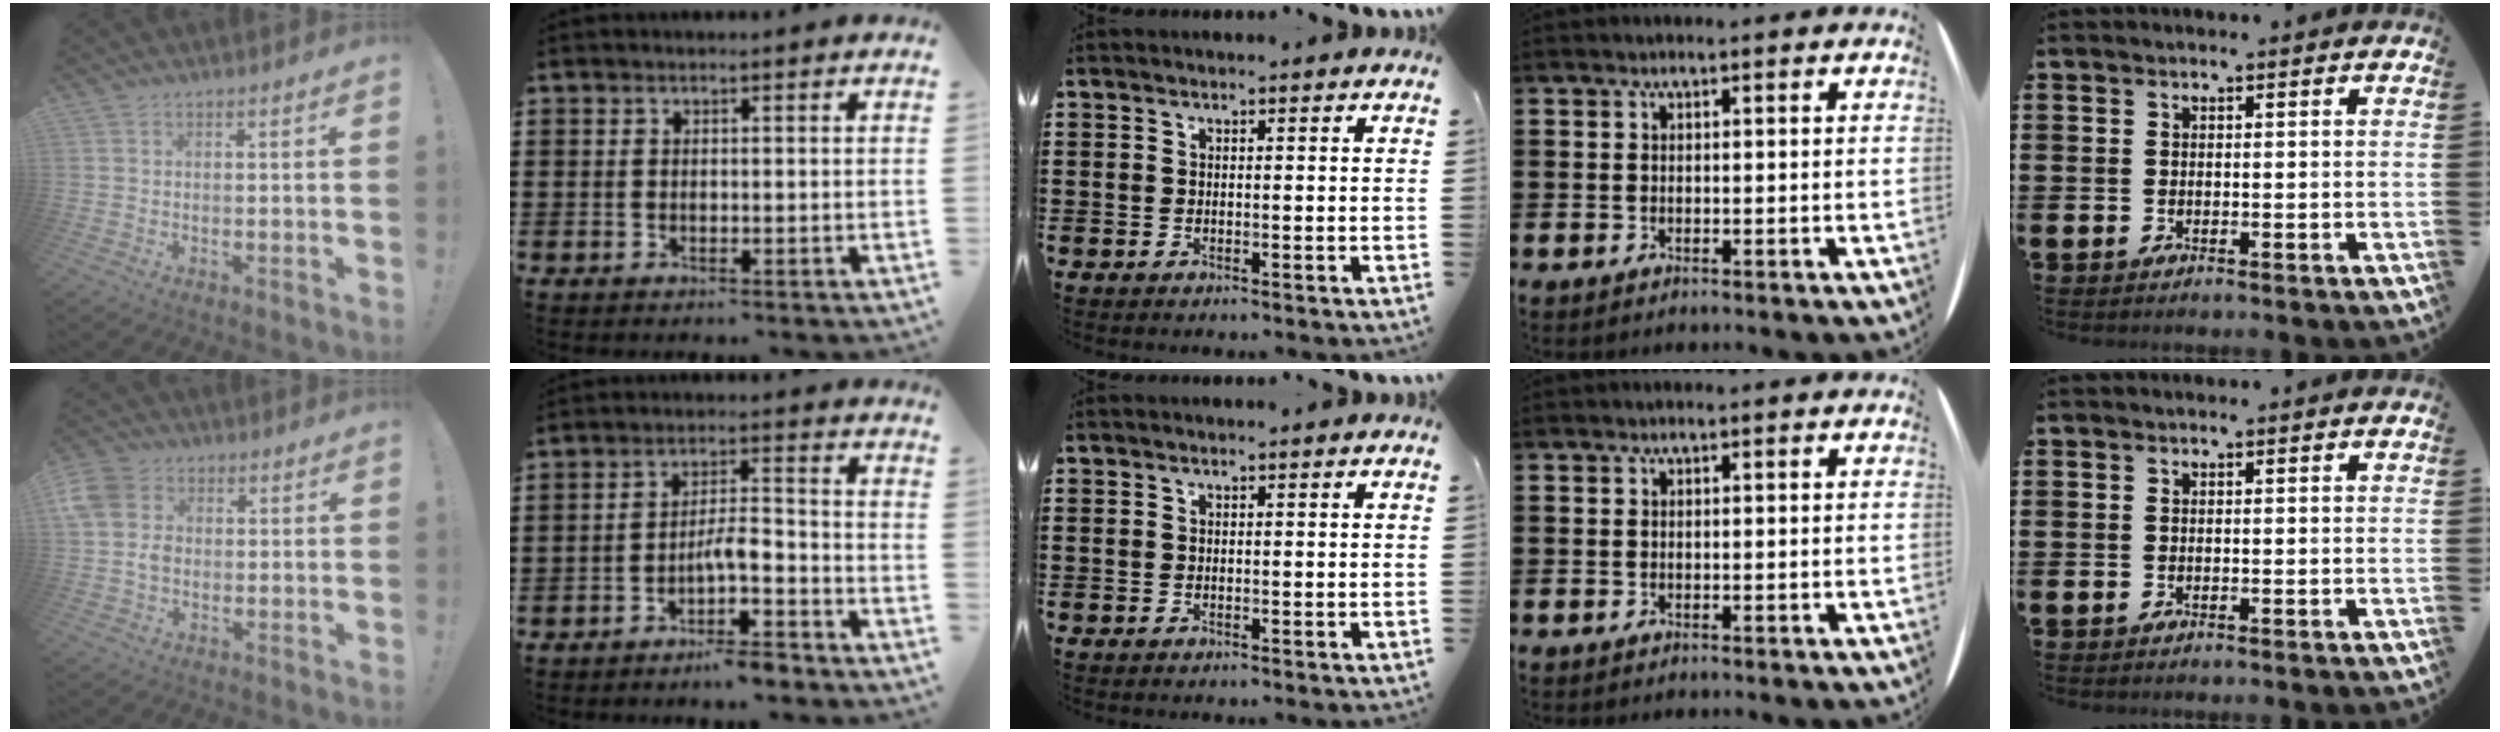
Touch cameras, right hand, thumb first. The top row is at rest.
{"thumb": {"total": 7.6, "force": [-0.3, 6.4, 4.0], "torque": [-0.081, 0.004, -0.006]}, "index": {"total": 5.9, "force": [-3.8, 1.5, 4.2], "torque": [-0.081, 0.005, -0.075]}}